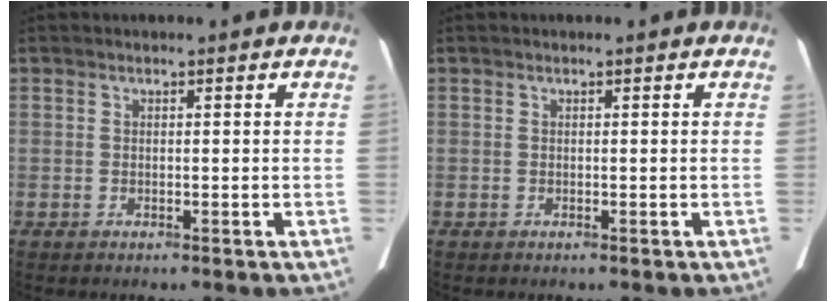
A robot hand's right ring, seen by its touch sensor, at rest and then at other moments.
{"total": 0.0}